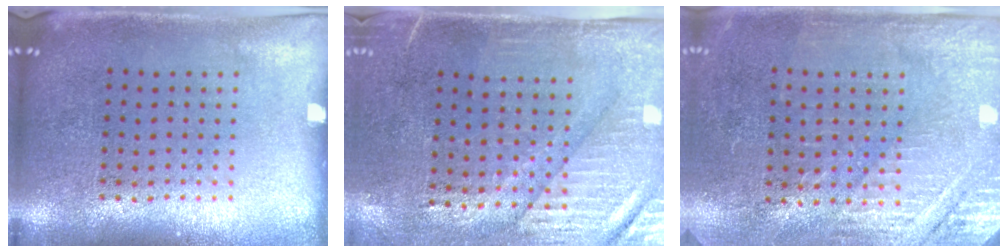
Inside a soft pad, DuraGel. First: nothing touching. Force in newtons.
{"total": 3.1, "press": 2.7, "slide": 1.5}
{"total": 2.9, "press": 2.9, "slide": 0.4}